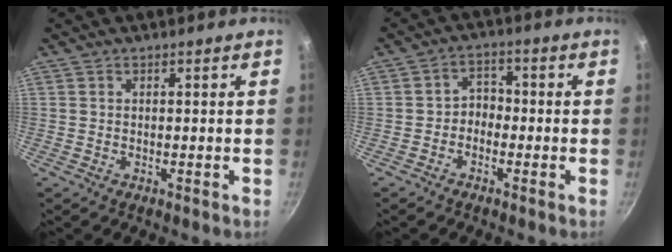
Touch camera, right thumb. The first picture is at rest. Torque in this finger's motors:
{"motor_torque": [-0.12, 0.32, -0.34, 0.19, 0.05]}